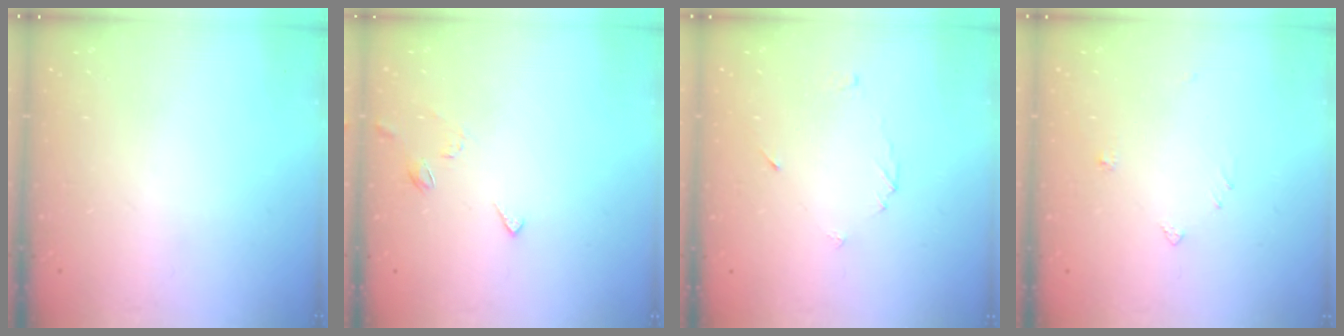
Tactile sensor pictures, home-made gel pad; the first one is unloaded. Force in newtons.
{"total": 3.7, "press": 3.7, "slide": 0.7}
{"total": 3.3, "press": 3.3, "slide": 0.4}
{"total": 4.2, "press": 4.2, "slide": 0.5}